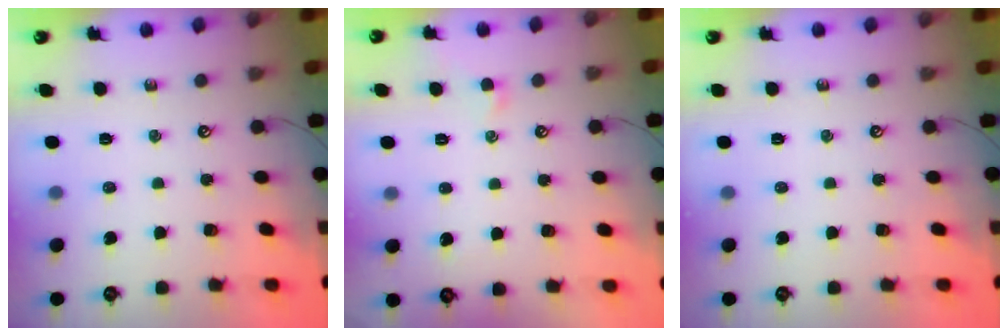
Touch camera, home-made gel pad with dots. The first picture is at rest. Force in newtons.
{"total": 1.3, "press": 1.1, "slide": 0.7}
{"total": 0.0}